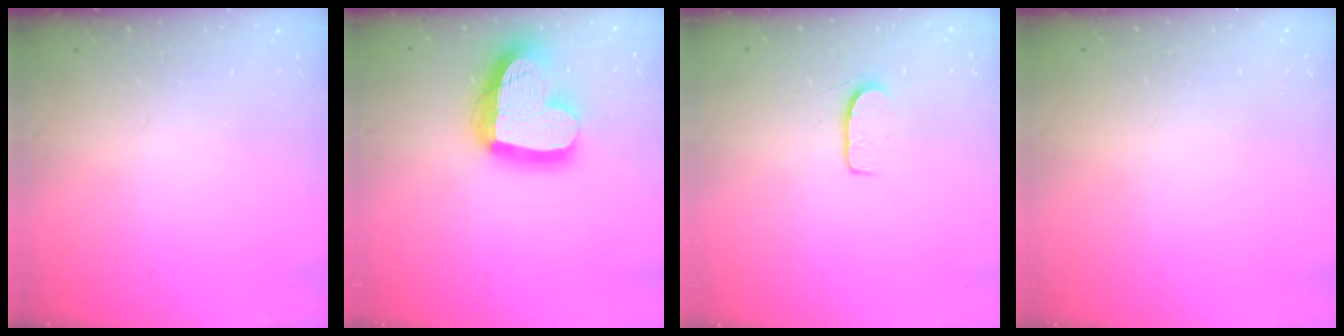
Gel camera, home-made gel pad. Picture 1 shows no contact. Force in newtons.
{"total": 21.5, "press": 21.4, "slide": 2.1}
{"total": 7.1, "press": 7.1, "slide": 0.6}
{"total": 0.0}